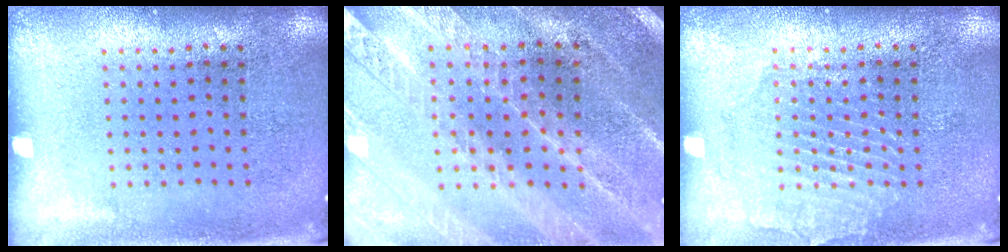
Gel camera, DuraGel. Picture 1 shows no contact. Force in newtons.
{"total": 2.3, "press": 2.3, "slide": 0.3}
{"total": 1.5, "press": 1.5, "slide": 0.1}